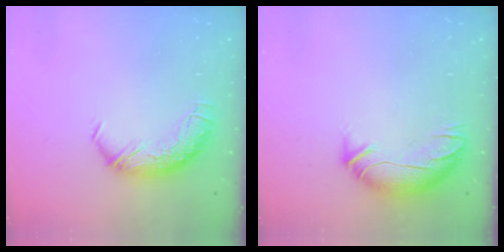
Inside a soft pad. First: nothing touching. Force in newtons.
{"total": 3.6, "press": 2.4, "slide": 2.7}